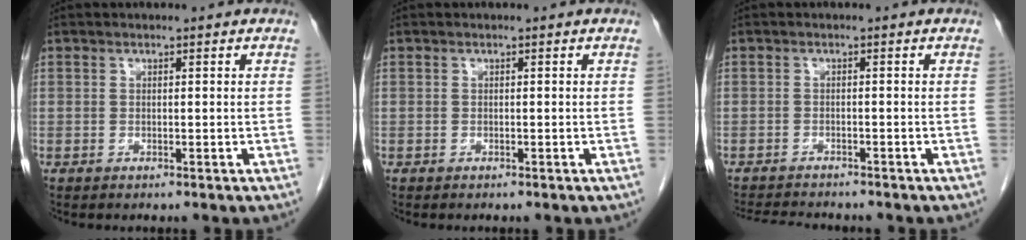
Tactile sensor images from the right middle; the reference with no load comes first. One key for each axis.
{"total": 0.0}
{"total": 6.4, "fx": -6.0, "fy": 1.0, "fz": 1.9, "tx": -0.030, "ty": -0.009, "tz": -0.093}